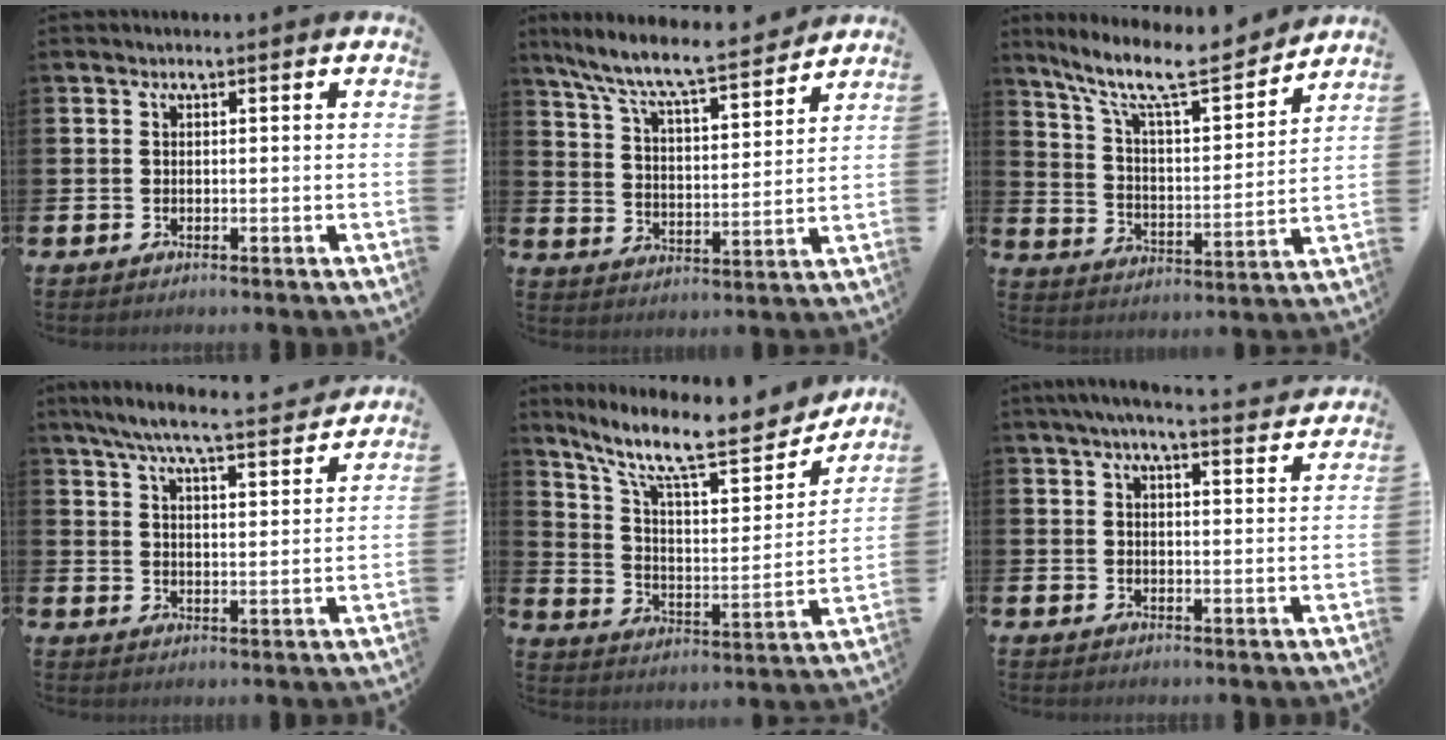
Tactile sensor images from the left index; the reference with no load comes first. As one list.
[{"total": 8.6, "force": [7.9, 0.8, 3.3], "torque": [-0.103, -0.058, 0.134]}, {"total": 10.4, "force": [8.8, 1.8, 5.4], "torque": [-0.134, -0.056, 0.147]}, {"total": 7.5, "force": [6.8, 0.5, 3.0], "torque": [-0.077, -0.043, 0.118]}, {"total": 12.6, "force": [10.1, 3.1, 6.8], "torque": [-0.150, -0.069, 0.168]}, {"total": 5.1, "force": [4.7, 0.1, 2.0], "torque": [-0.041, -0.020, 0.082]}]